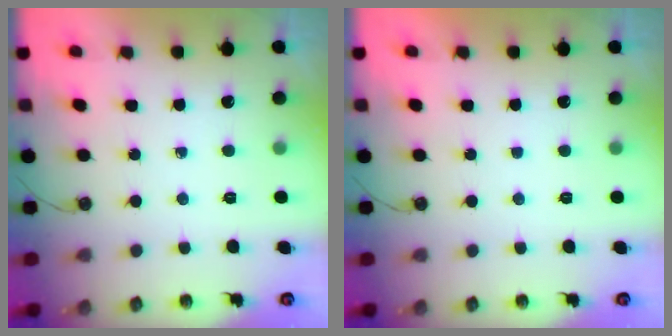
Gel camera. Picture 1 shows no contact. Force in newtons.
{"total": 0.0}